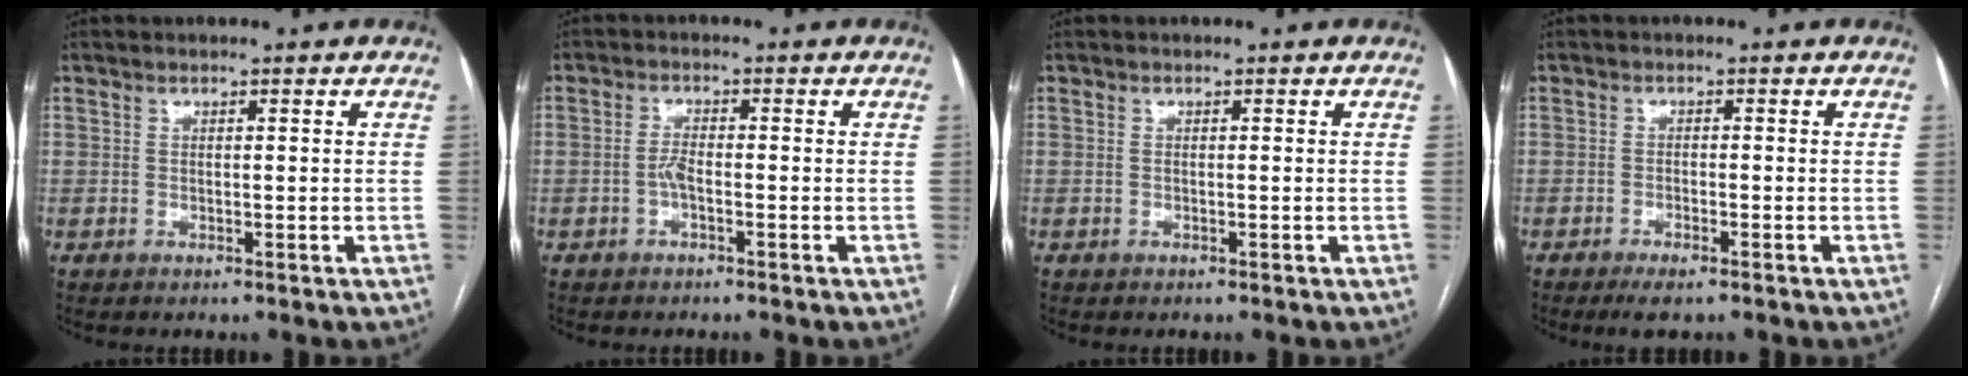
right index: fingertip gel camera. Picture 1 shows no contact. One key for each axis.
{"total": 2.0, "fx": -0.8, "fy": 0.5, "fz": 1.8, "tx": -0.036, "ty": 0.002, "tz": -0.017}
{"total": 0.0}
{"total": 3.2, "fx": -2.3, "fy": 0.7, "fz": 2.1, "tx": -0.039, "ty": -0.003, "tz": -0.036}